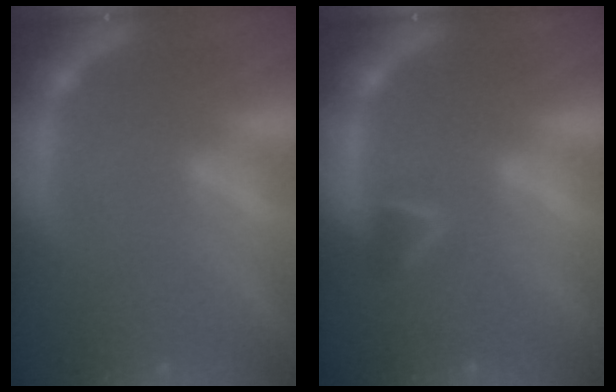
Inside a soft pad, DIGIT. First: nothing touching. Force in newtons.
{"total": 1.9}